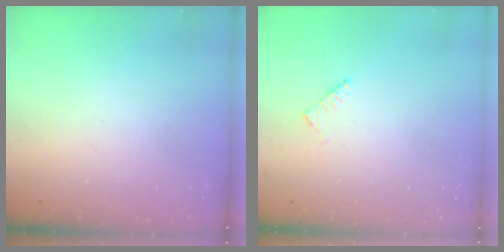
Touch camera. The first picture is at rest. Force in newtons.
{"total": 2.9, "press": 2.9, "slide": 0.5}